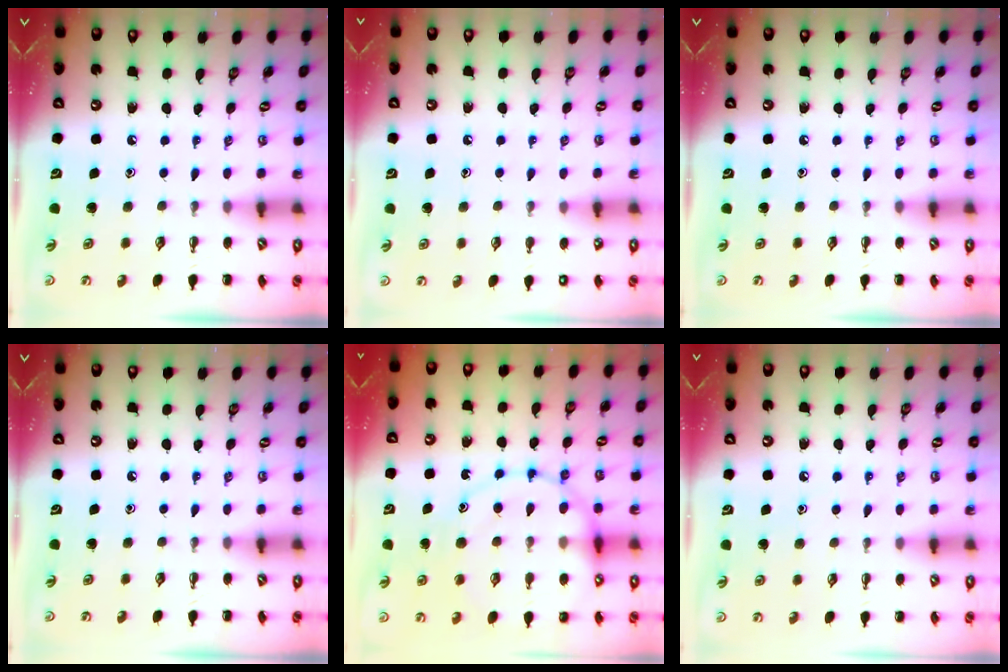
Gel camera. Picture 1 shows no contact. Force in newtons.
{"total": 1.4, "press": 1.4, "slide": 0.1}
{"total": 0.0}
{"total": 0.0}
{"total": 19.5, "press": 19.3, "slide": 2.5}
{"total": 5.6, "press": 5.4, "slide": 1.4}